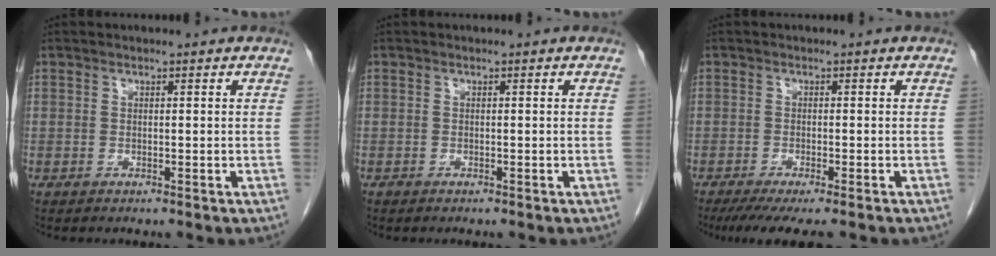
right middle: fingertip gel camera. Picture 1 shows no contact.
{"total": 0.0}
{"total": 7.6, "force": [-6.0, 0.8, 4.6], "torque": [-0.063, -0.018, -0.092]}